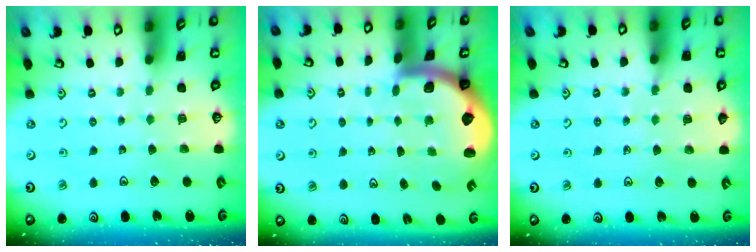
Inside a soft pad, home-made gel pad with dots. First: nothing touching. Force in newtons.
{"total": 1.9, "press": 1.8, "slide": 0.5}
{"total": 5.9, "press": 5.8, "slide": 1.1}